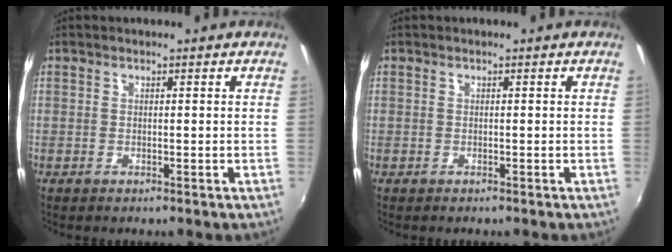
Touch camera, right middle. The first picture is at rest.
{"total": 0.0}